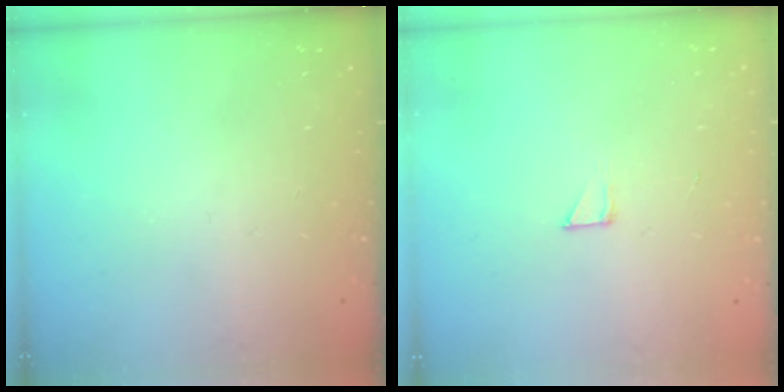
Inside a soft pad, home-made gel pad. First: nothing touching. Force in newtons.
{"total": 2.6, "press": 2.6, "slide": 0.1}